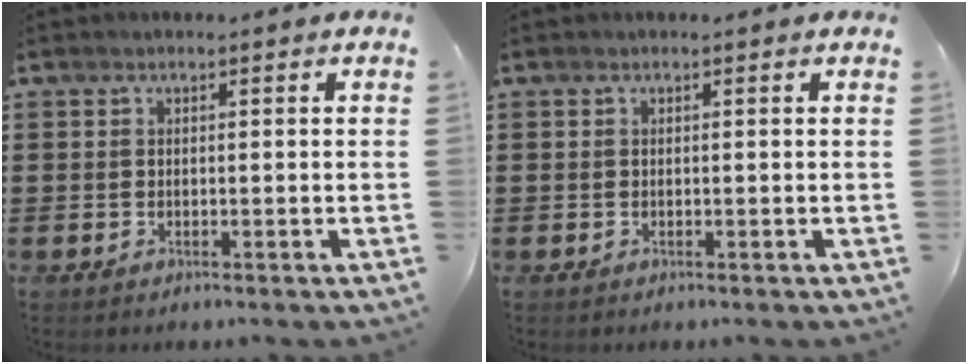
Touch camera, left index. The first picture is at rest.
{"total": 0.0}